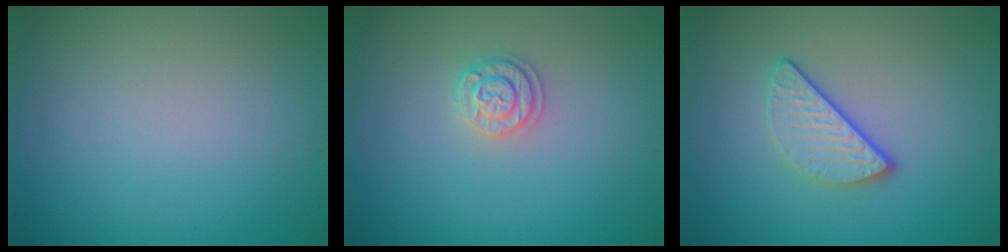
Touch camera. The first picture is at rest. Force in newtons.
{"total": 1.8, "press": 1.7, "slide": 0.3}
{"total": 3.0, "press": 2.3, "slide": 1.8}